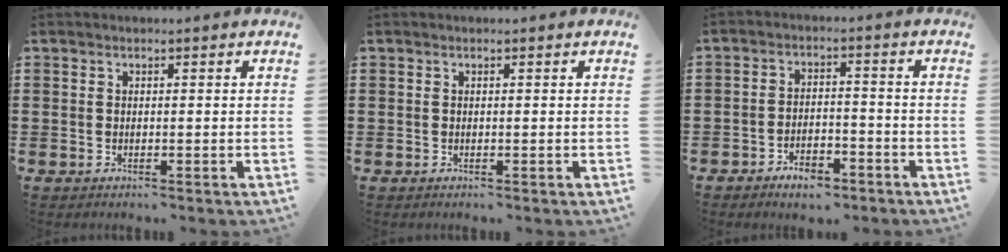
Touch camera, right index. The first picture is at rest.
{"total": 0.0}
{"total": 4.2, "force": [-3.6, 1.2, 1.6], "torque": [-0.026, 0.012, -0.069]}